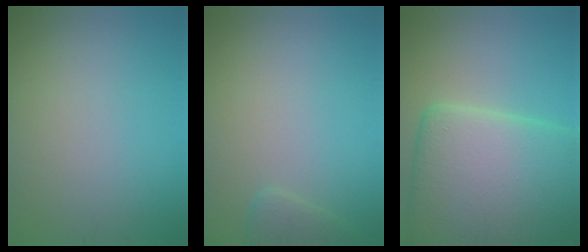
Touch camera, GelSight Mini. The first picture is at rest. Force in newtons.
{"total": 1.3, "press": 1.3, "slide": 0.1}
{"total": 12.7, "press": 12.6, "slide": 1.1}